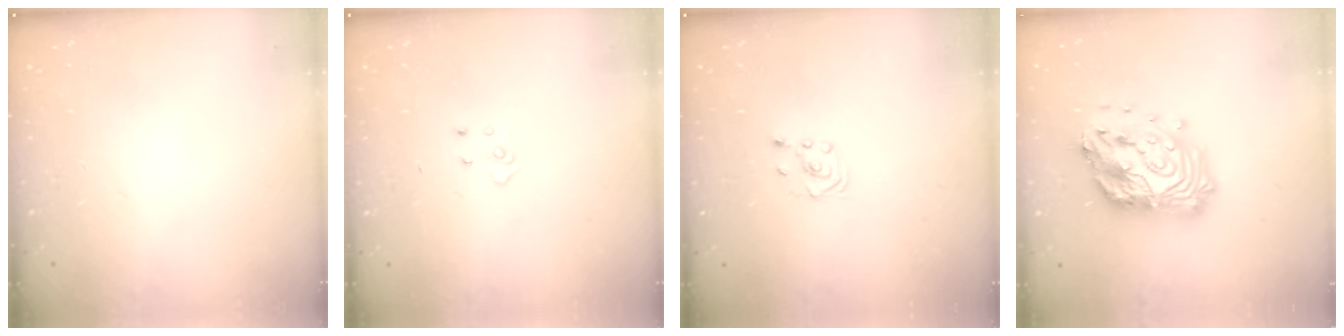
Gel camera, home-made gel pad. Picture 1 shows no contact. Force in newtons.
{"total": 3.4, "press": 3.4, "slide": 0.4}
{"total": 2.3, "press": 2.2, "slide": 0.7}
{"total": 20.7, "press": 20.7, "slide": 1.9}